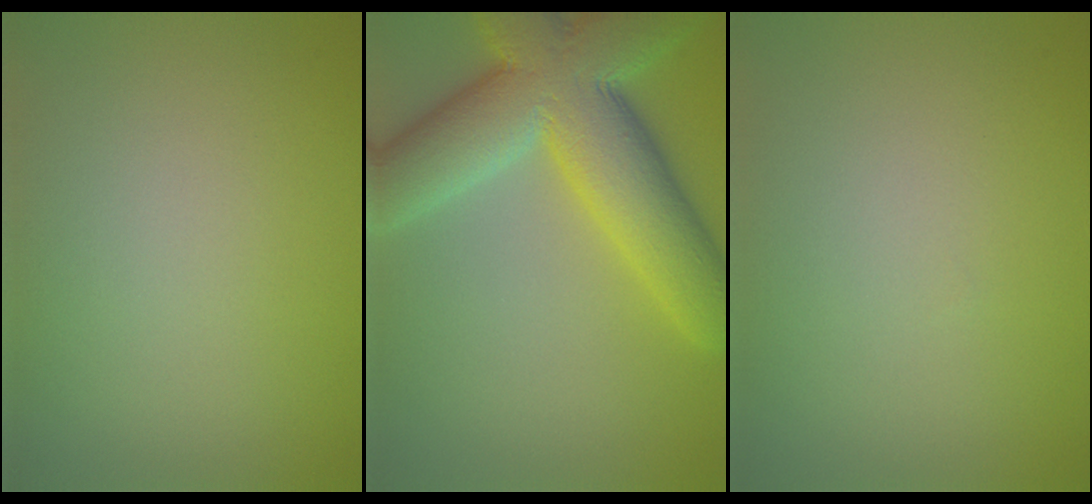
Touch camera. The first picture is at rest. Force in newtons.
{"total": 11.4, "press": 11.4, "slide": 1.0}
{"total": 0.0}